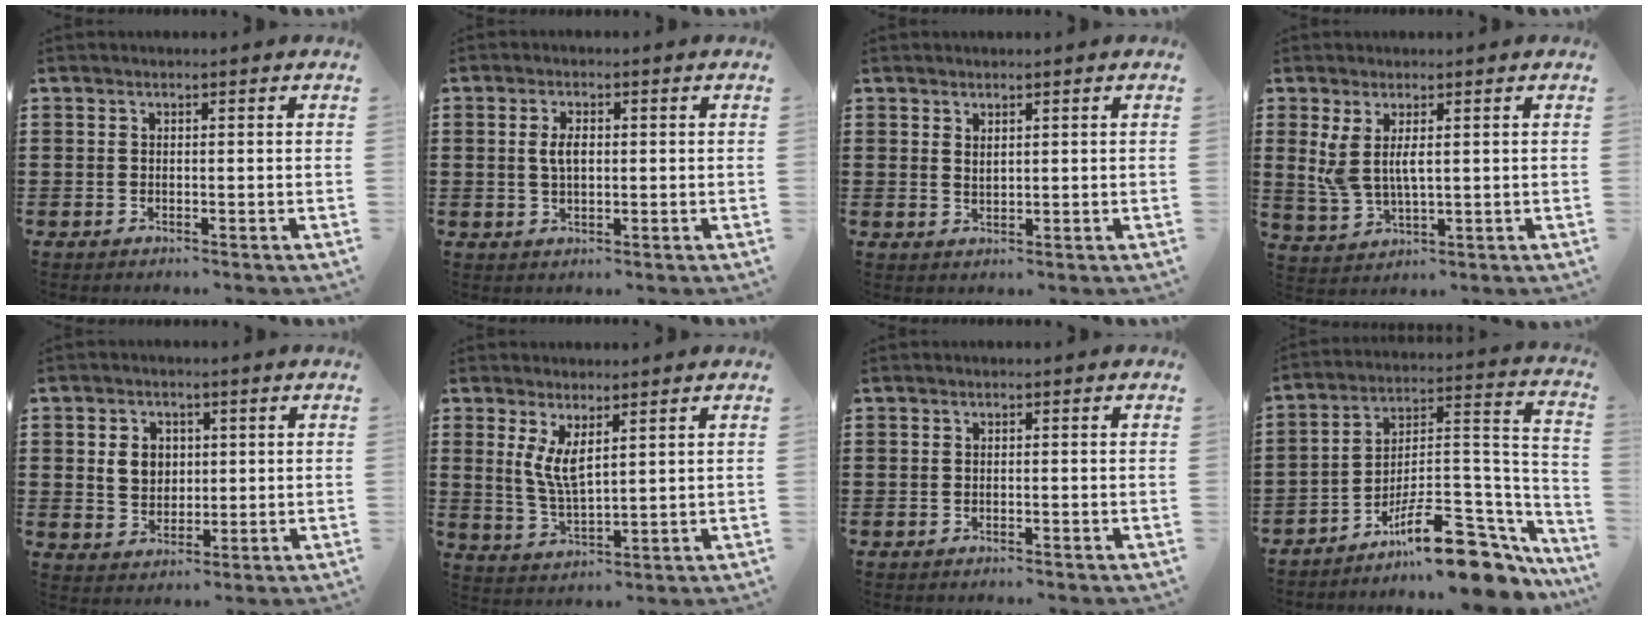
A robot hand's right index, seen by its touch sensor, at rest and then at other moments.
{"total": 3.2, "force": [0.4, 1.5, 2.8], "torque": [-0.057, 0.005, 0.005]}
{"total": 1.2, "force": [1.1, 0.4, 0.3], "torque": [-0.008, 0.002, 0.021]}
{"total": 4.9, "force": [1.4, 2.0, 4.2], "torque": [-0.108, -0.004, 0.017]}
{"total": 4.6, "force": [0.9, 3.8, 2.3], "torque": [-0.060, 0.012, 0.015]}
{"total": 5.1, "force": [2.2, 1.7, 4.3], "torque": [-0.098, -0.005, 0.038]}
{"total": 0.0}
{"total": 13.5, "force": [-9.9, 3.8, 8.4], "torque": [-0.110, 0.036, -0.172]}